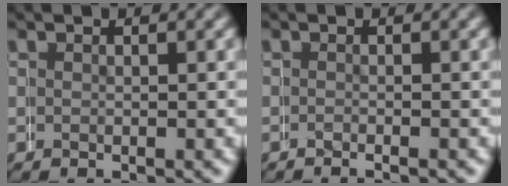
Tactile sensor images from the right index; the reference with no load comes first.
{"total": 0.9, "force": [-0.8, -0.3, -0.2], "torque": [0.008, 0.002, -0.012]}